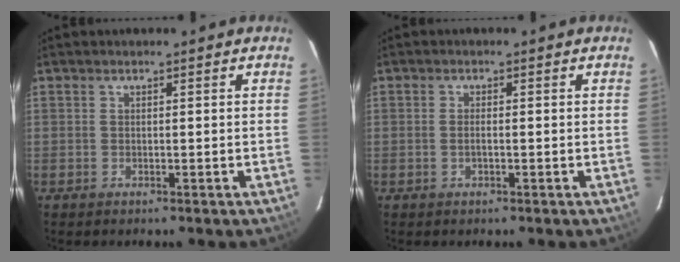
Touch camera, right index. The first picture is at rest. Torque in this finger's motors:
{"motor_torque": [-0.14, 0.10, -0.06, 0.00]}